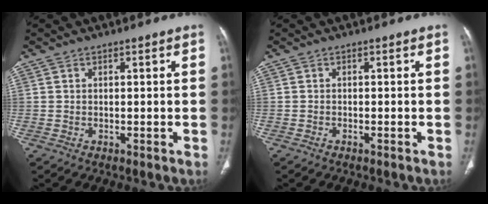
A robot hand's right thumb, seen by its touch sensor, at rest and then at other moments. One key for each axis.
{"total": 0.7, "fx": -0.6, "fy": 0.1, "fz": 0.4, "tx": -0.012, "ty": 0.002, "tz": -0.004}